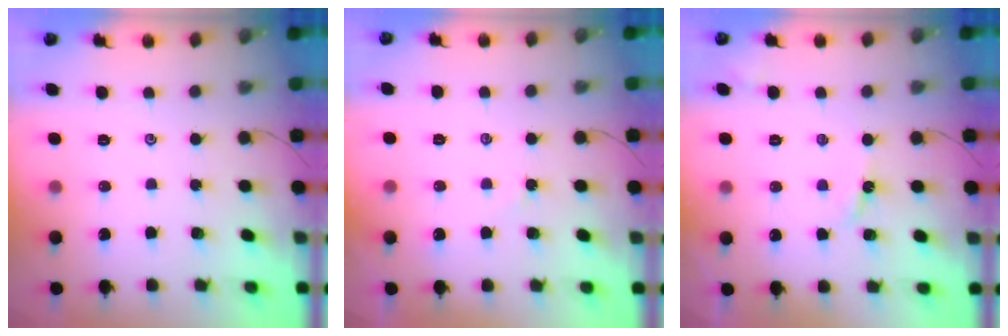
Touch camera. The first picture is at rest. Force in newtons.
{"total": 3.0, "press": 2.9, "slide": 0.3}
{"total": 3.3, "press": 3.3, "slide": 0.4}